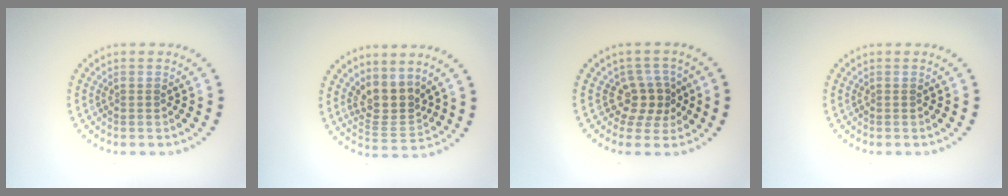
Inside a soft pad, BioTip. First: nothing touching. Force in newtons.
{"total": 3.2, "press": 2.4, "slide": 2.1}
{"total": 2.7, "press": 2.1, "slide": 1.6}
{"total": 0.0}